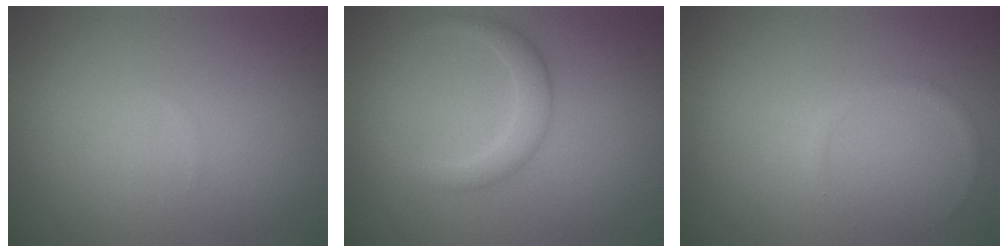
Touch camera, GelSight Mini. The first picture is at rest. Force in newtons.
{"total": 2.2, "press": 2.2, "slide": 0.1}
{"total": 0.6, "press": 0.6, "slide": 0.0}